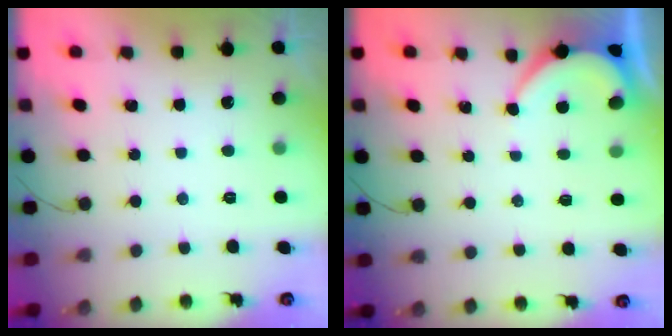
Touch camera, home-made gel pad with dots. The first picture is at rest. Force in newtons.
{"total": 2.6, "press": 2.6, "slide": 0.3}